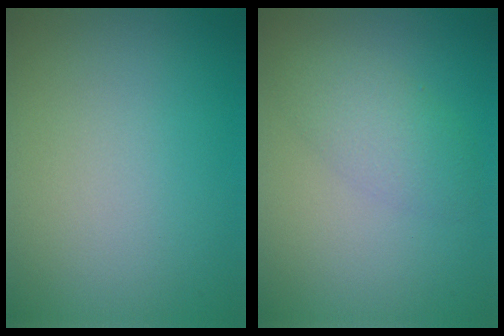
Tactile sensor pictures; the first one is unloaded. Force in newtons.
{"total": 2.9, "press": 2.9, "slide": 0.2}